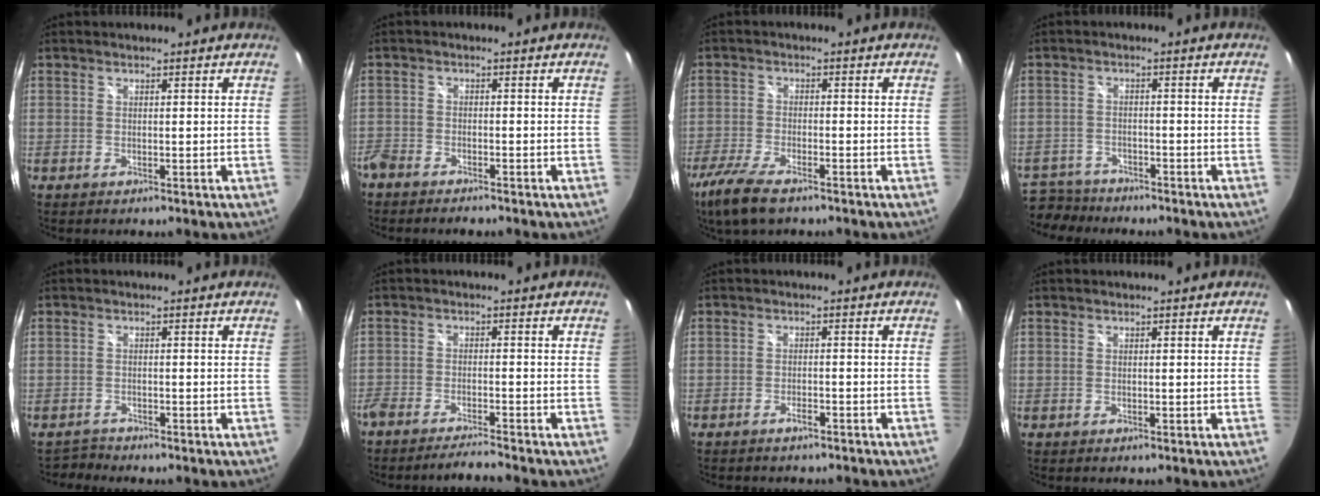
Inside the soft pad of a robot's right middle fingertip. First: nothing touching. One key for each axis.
{"total": 5.1, "fx": -4.5, "fy": 1.9, "fz": 1.8, "tx": -0.061, "ty": -0.015, "tz": -0.082}
{"total": 11.4, "fx": -8.2, "fy": 3.7, "fz": 7.0, "tx": -0.173, "ty": -0.040, "tz": -0.154}
{"total": 8.9, "fx": -7.7, "fy": 4.0, "fz": 2.1, "tx": -0.074, "ty": -0.001, "tz": -0.132}
{"total": 1.9, "fx": -1.8, "fy": 0.5, "fz": -0.4, "tx": 0.001, "ty": 0.001, "tz": -0.035}
{"total": 5.1, "fx": -4.8, "fy": -0.5, "fz": 1.5, "tx": -0.050, "ty": -0.006, "tz": -0.088}
{"total": 2.4, "fx": -2.1, "fy": 0.7, "fz": 0.9, "tx": -0.026, "ty": 0.000, "tz": -0.033}
{"total": 0.0}